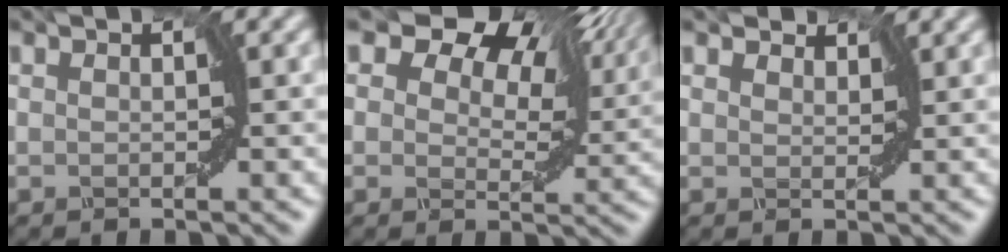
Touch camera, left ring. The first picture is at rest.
{"total": 11.6, "force": [7.0, 6.0, 7.0], "torque": [-0.098, 0.017, 0.101]}
{"total": 1.8, "force": [1.7, 0.6, 0.5], "torque": [-0.013, 0.003, 0.024]}